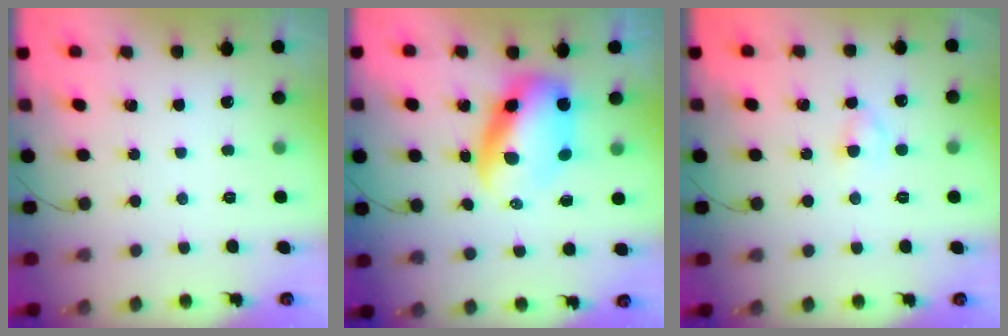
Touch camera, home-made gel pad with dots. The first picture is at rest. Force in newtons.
{"total": 8.8, "press": 8.5, "slide": 2.0}
{"total": 2.6, "press": 2.5, "slide": 0.9}